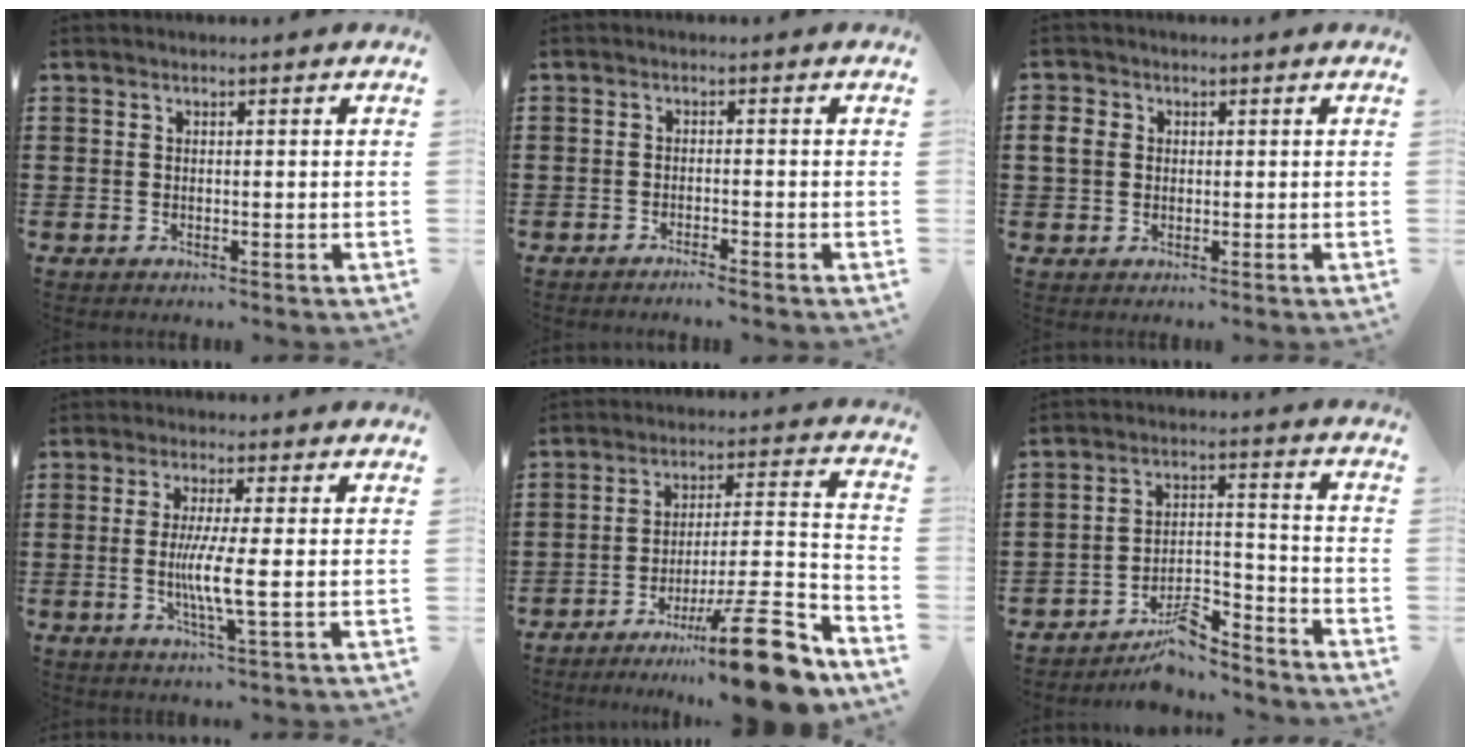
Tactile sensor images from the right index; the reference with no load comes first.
{"total": 1.4, "force": [-1.2, -0.2, 0.5], "torque": [-0.009, 0.000, -0.024]}
{"total": 2.6, "force": [0.3, 2.2, 1.2], "torque": [-0.032, 0.009, 0.004]}
{"total": 5.8, "force": [-0.5, 0.0, 5.8], "torque": [-0.111, -0.013, -0.014]}
{"total": 16.8, "force": [-11.5, 2.4, 11.9], "torque": [-0.150, 0.047, -0.192]}
{"total": 8.5, "force": [-7.4, 2.2, 3.5], "torque": [-0.050, 0.025, -0.138]}